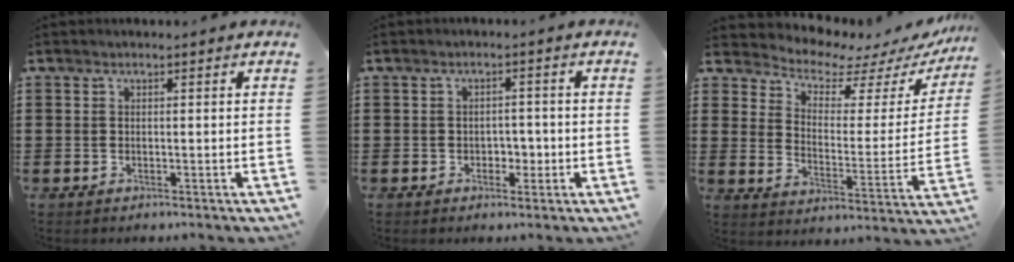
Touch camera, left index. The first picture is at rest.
{"total": 2.5, "force": [-0.8, 1.9, 1.4], "torque": [-0.026, 0.001, -0.022]}
{"total": 5.6, "force": [5.2, 1.5, 1.4], "torque": [-0.043, -0.045, 0.083]}